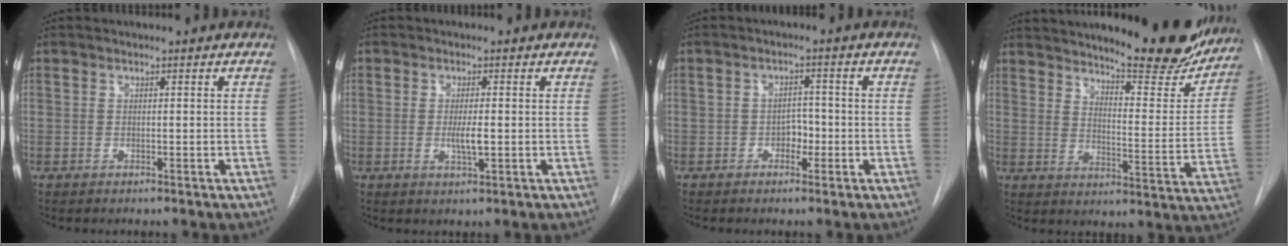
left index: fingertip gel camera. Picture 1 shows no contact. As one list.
[{"total": 2.8, "force": [-0.6, 0.5, 2.7], "torque": [-0.052, -0.009, -0.009]}, {"total": 2.7, "force": [-1.3, 1.7, 1.5], "torque": [-0.016, 0.003, -0.022]}, {"total": 19.8, "force": [17.3, 3.1, 9.1], "torque": [-0.123, -0.048, 0.225]}]